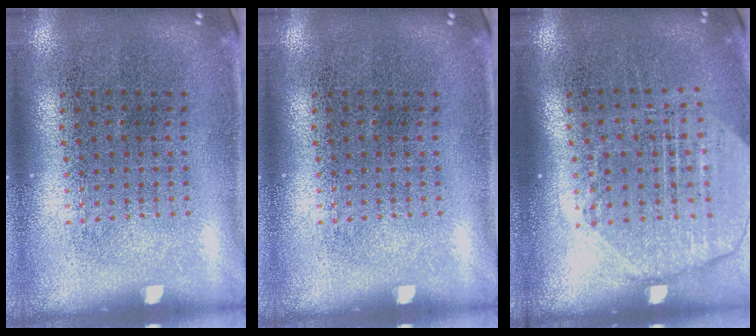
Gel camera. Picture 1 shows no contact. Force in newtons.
{"total": 0.0}
{"total": 1.9, "press": 1.7, "slide": 0.9}